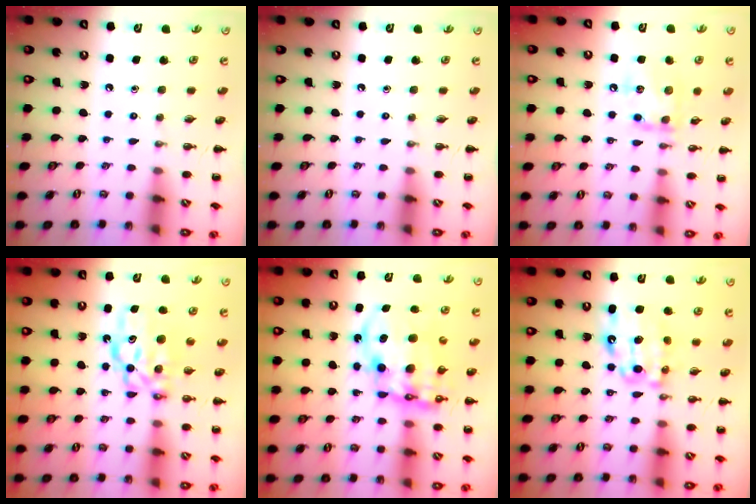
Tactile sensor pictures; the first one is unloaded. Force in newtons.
{"total": 0.0}
{"total": 11.7, "press": 11.6, "slide": 1.1}
{"total": 7.6, "press": 7.4, "slide": 1.9}
{"total": 14.3, "press": 13.8, "slide": 3.4}
{"total": 11.5, "press": 11.5, "slide": 0.9}